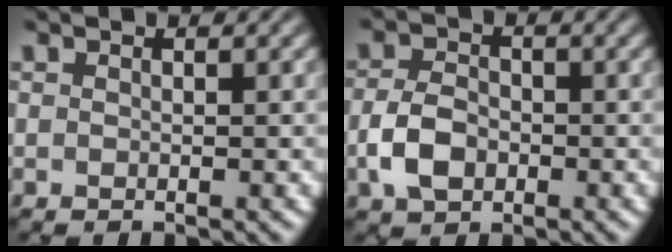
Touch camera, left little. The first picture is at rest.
{"total": 3.8, "force": [-1.1, 2.6, 2.5], "torque": [-0.054, 0.000, -0.027]}